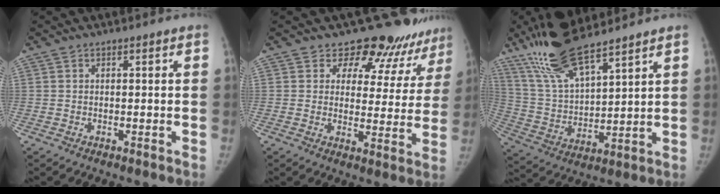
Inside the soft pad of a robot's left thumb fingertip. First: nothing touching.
{"total": 15.7, "force": [14.0, 6.8, 1.9], "torque": [0.033, -0.091, 0.148]}
{"total": 15.4, "force": [12.0, 3.3, 8.9], "torque": [-0.168, -0.050, 0.246]}